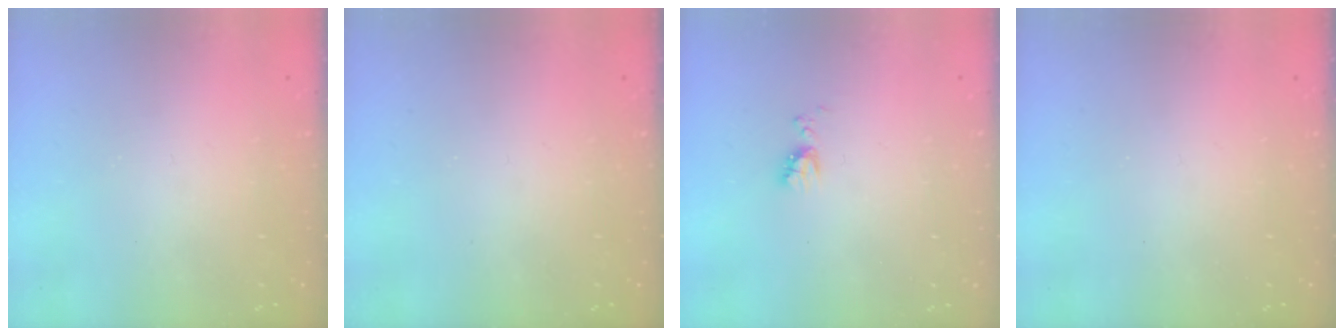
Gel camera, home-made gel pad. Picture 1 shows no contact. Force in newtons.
{"total": 0.0}
{"total": 5.7, "press": 5.7, "slide": 0.8}
{"total": 0.0}